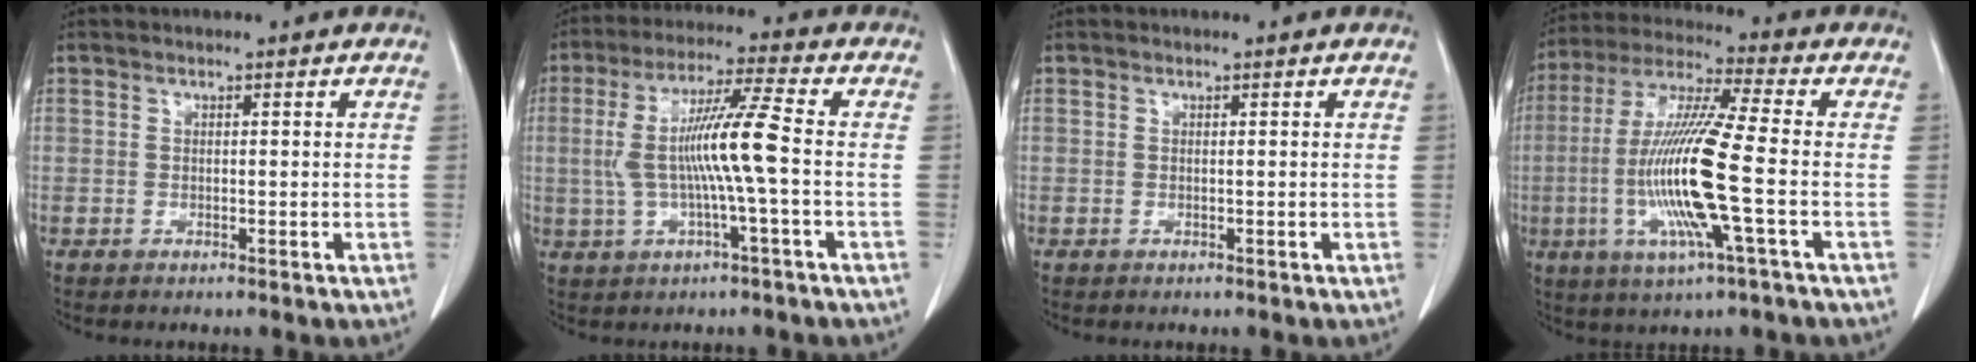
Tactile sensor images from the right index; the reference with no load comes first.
{"total": 10.1, "force": [-0.5, -0.3, 10.1], "torque": [-0.200, 0.015, -0.011]}
{"total": 0.0}
{"total": 15.3, "force": [-2.9, 0.0, 15.0], "torque": [-0.310, -0.009, -0.064]}